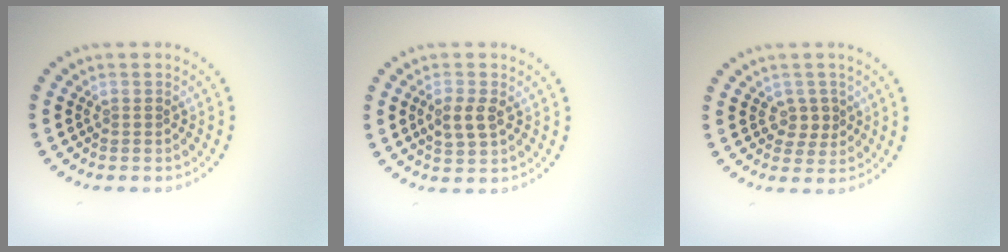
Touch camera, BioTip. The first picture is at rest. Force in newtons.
{"total": 2.4, "press": 2.4, "slide": 0.2}
{"total": 1.7, "press": 1.5, "slide": 0.8}